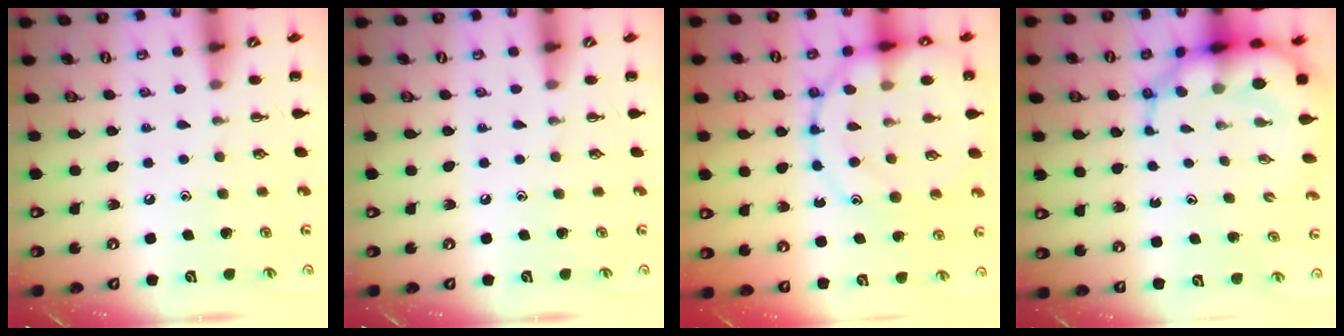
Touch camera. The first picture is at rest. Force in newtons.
{"total": 0.0}
{"total": 16.9, "press": 16.7, "slide": 2.5}
{"total": 9.1, "press": 8.7, "slide": 2.6}